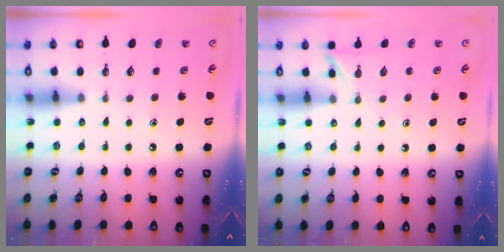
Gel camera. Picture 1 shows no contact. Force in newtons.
{"total": 3.2, "press": 3.2, "slide": 0.5}